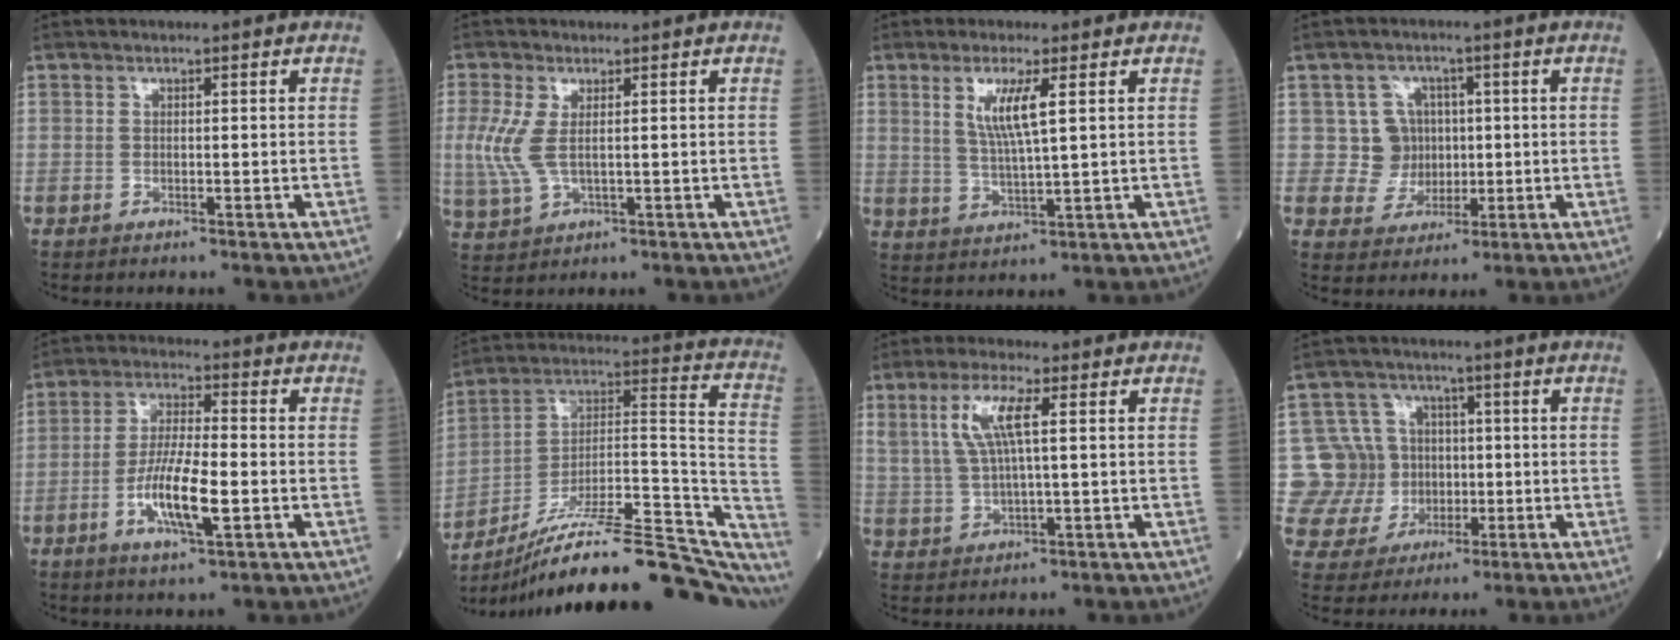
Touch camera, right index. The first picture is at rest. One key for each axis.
{"total": 5.5, "fx": 0.6, "fy": 2.3, "fz": 5.0, "tx": -0.140, "ty": -0.004, "tz": 0.017}
{"total": 6.0, "fx": 2.2, "fy": 0.2, "fz": 5.6, "tx": -0.114, "ty": -0.005, "tz": 0.047}
{"total": 5.6, "fx": 0.8, "fy": 5.6, "fz": 0.4, "tx": 0.001, "ty": 0.015, "tz": 0.017}
{"total": 9.2, "fx": -2.8, "fy": 1.6, "fz": 8.6, "tx": -0.167, "ty": -0.004, "tz": -0.053}
{"total": 31.0, "fx": -26.4, "fy": 4.5, "fz": 15.6, "tx": -0.169, "ty": 0.015, "tz": -0.381}
{"total": 6.8, "fx": 2.3, "fy": 1.2, "fz": 6.3, "tx": -0.141, "ty": 0.014, "tz": 0.050}
{"total": 10.6, "fx": -0.1, "fy": 10.5, "fz": 1.7, "tx": -0.044, "ty": 0.035, "tz": 0.013}